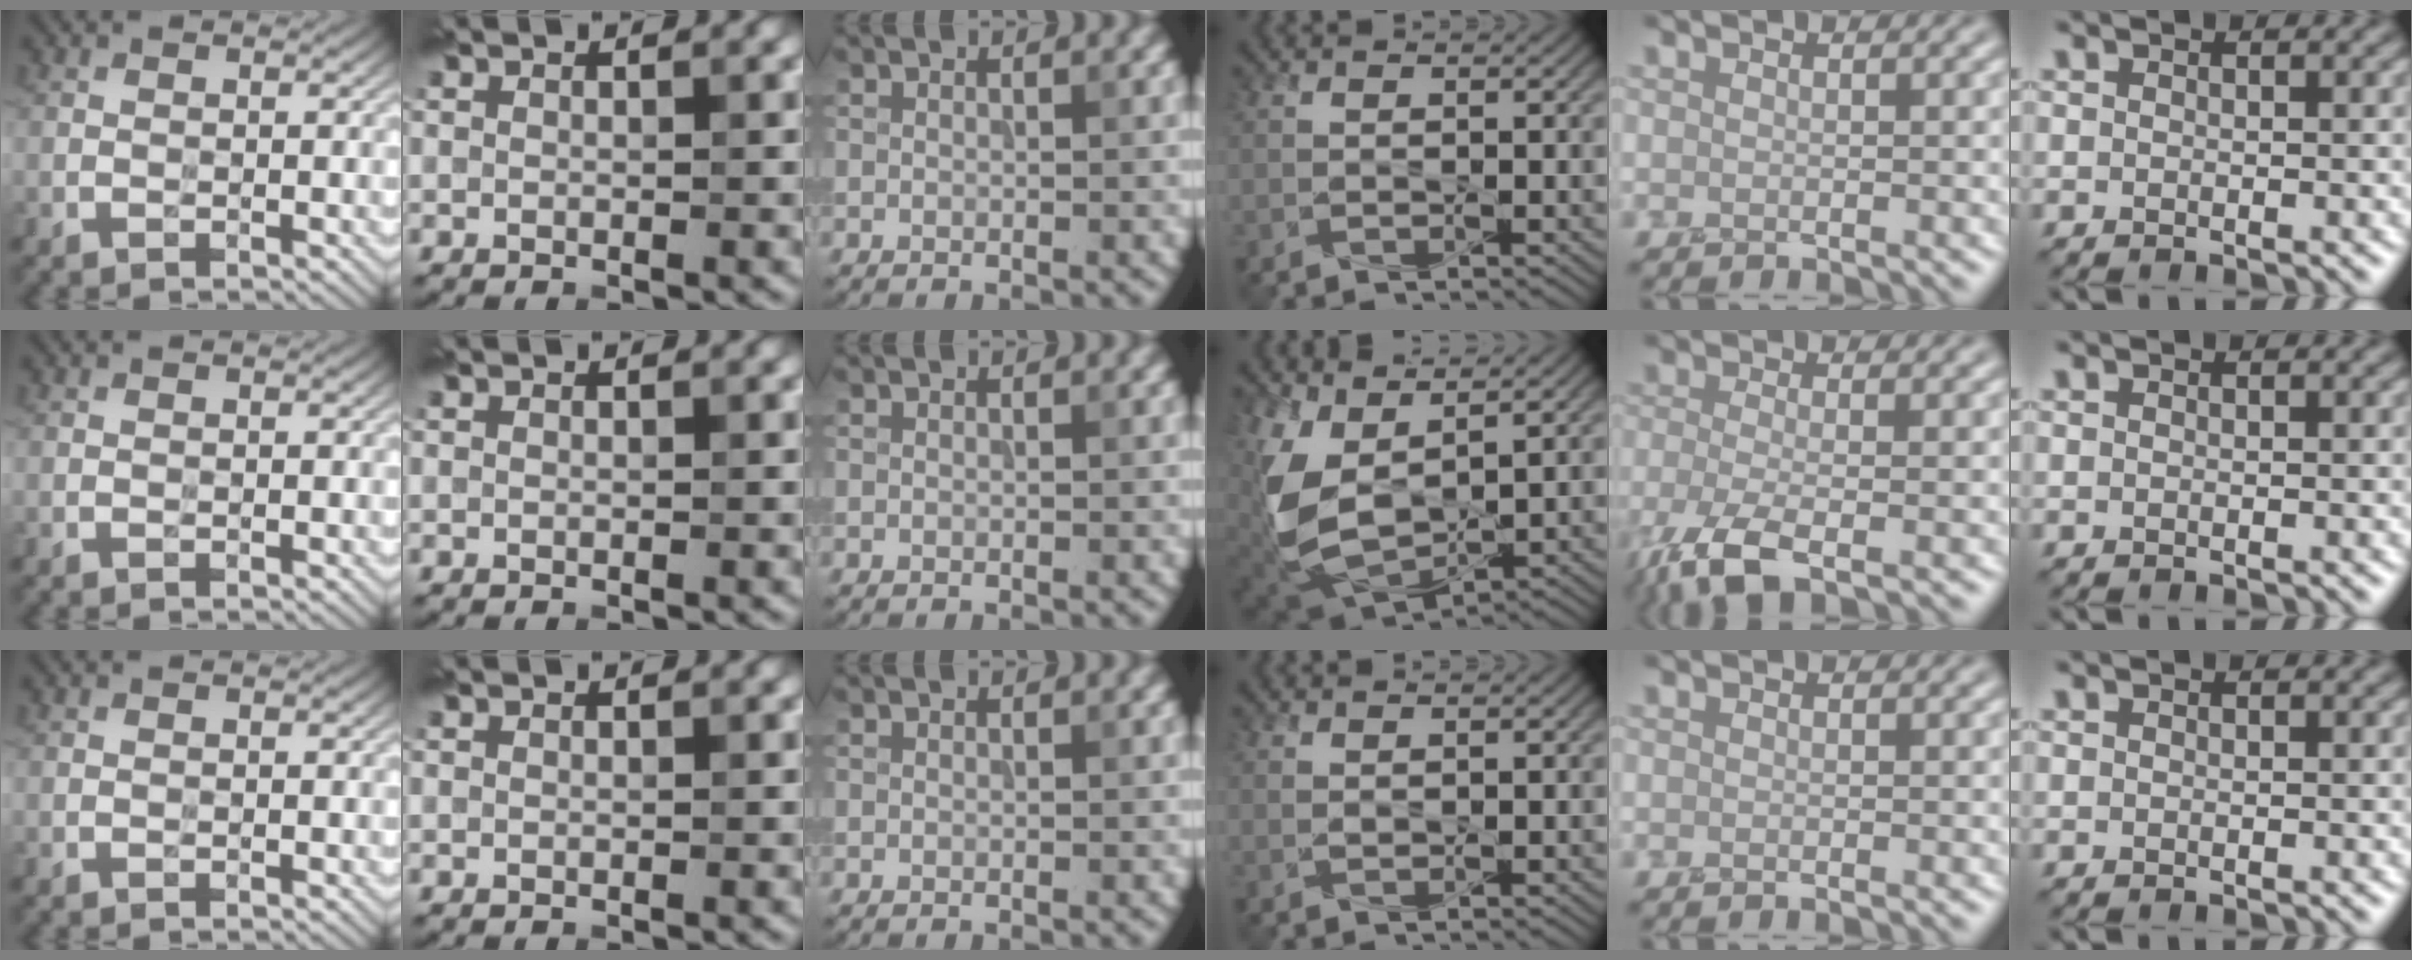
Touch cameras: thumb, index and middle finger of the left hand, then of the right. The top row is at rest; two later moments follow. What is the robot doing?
{"motion": "squeeze", "object": "tweezer"}